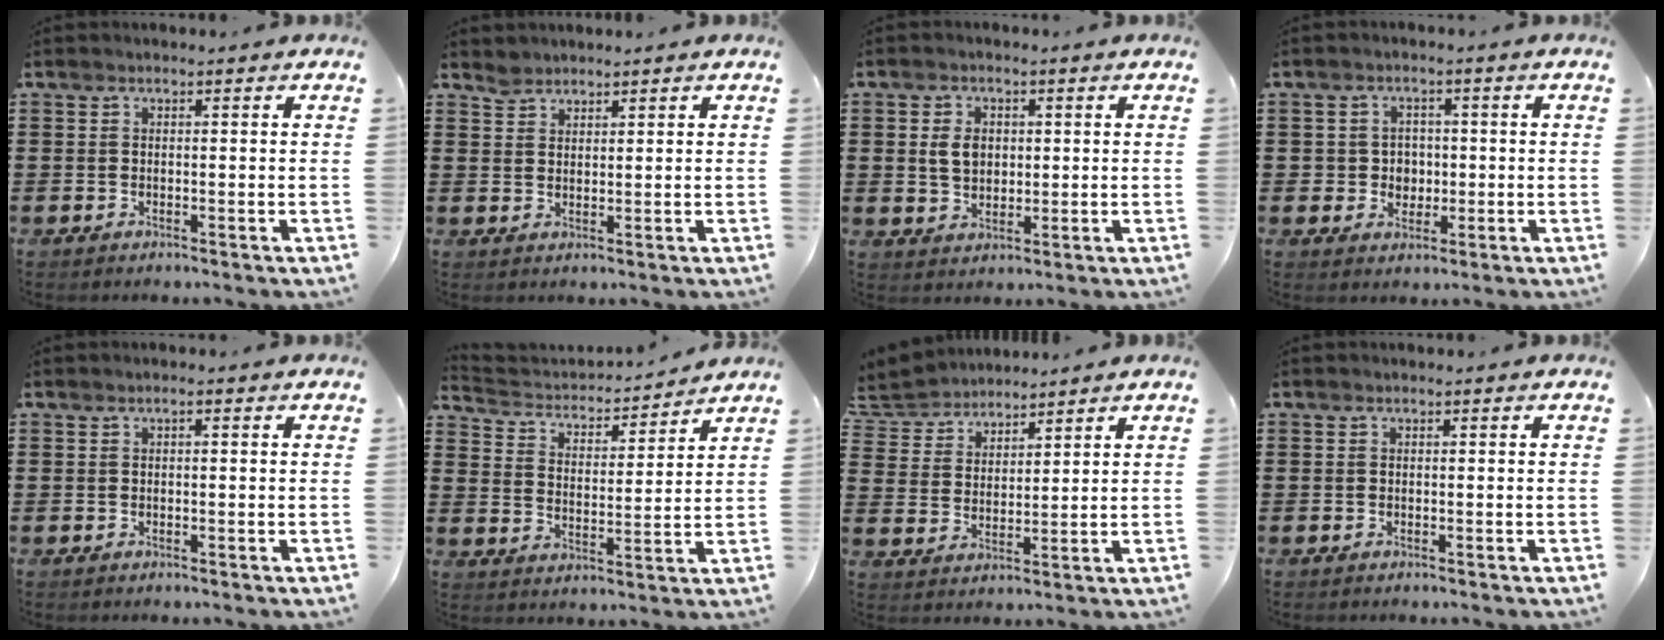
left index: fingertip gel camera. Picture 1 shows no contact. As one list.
[{"total": 1.8, "force": [1.7, 0.5, -0.2], "torque": [-0.001, 0.000, 0.034]}, {"total": 4.0, "force": [0.7, 3.0, 2.6], "torque": [-0.053, 0.008, 0.008]}, {"total": 3.3, "force": [-0.2, 3.2, 1.0], "torque": [-0.034, 0.007, -0.008]}, {"total": 0.6, "force": [-0.1, 0.2, 0.6], "torque": [-0.012, -0.002, -0.001]}, {"total": 2.9, "force": [2.8, 0.8, 0.0], "torque": [-0.025, -0.025, 0.040]}, {"total": 5.1, "force": [4.7, 1.8, -0.2], "torque": [-0.026, -0.025, 0.085]}, {"total": 0.0}]